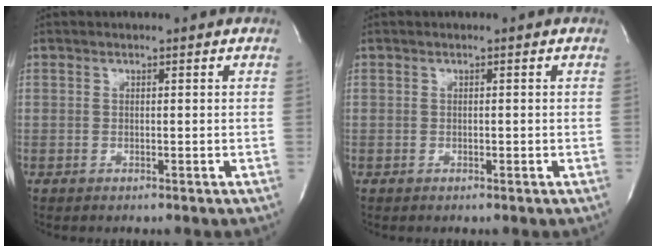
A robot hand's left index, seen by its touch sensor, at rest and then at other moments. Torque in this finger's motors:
{"motor_torque": [-0.08, -0.18, -0.07, -0.01]}